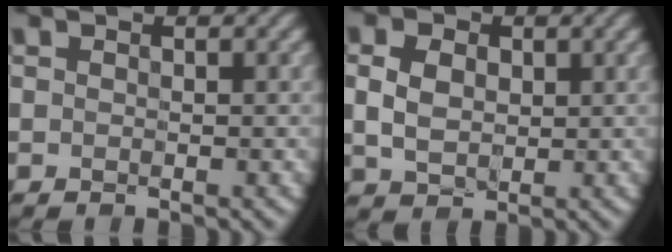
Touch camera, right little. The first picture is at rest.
{"total": 2.9, "force": [0.1, 2.2, 1.9], "torque": [-0.045, -0.005, 0.002]}